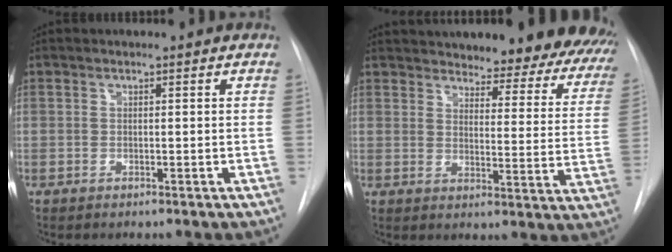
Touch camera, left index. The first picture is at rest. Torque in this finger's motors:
{"motor_torque": [0.48, -0.55, 0.37, 0.12]}